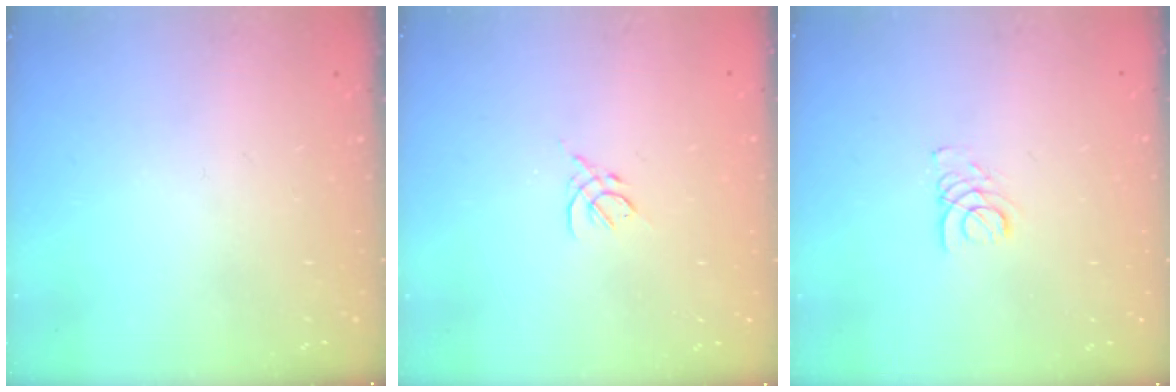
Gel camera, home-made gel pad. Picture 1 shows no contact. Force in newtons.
{"total": 2.6, "press": 2.5, "slide": 0.7}
{"total": 1.9, "press": 1.9, "slide": 0.2}